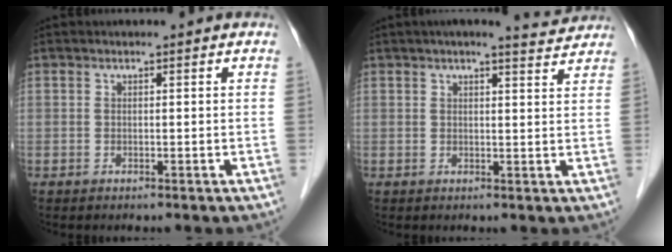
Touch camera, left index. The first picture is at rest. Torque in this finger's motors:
{"motor_torque": [0.76, -0.78, 0.19, 0.02]}